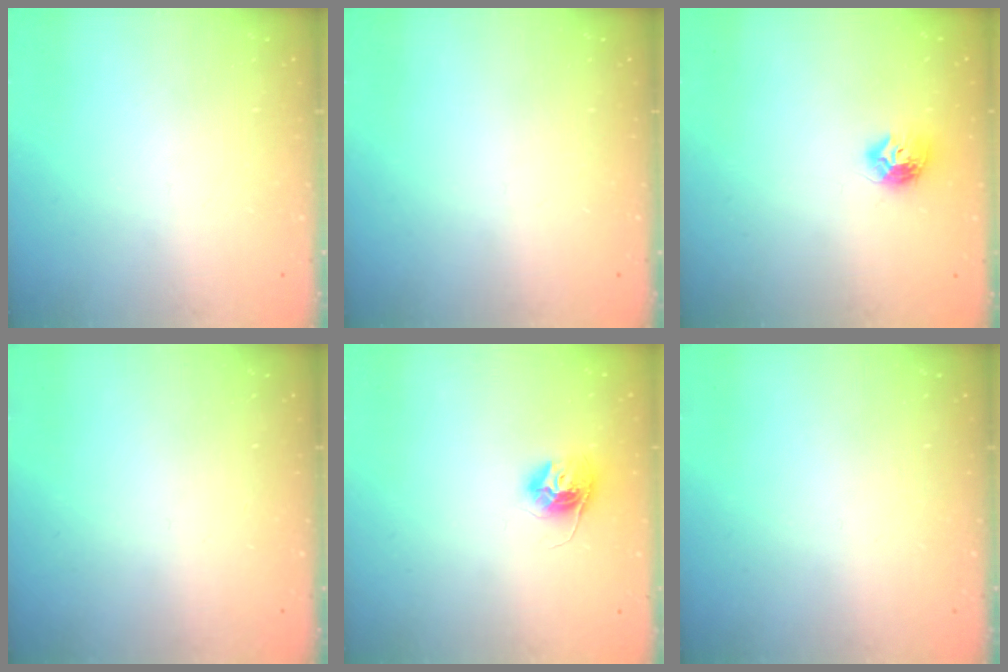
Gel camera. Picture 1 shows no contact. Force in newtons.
{"total": 0.0}
{"total": 8.6, "press": 8.5, "slide": 0.1}
{"total": 0.0}
{"total": 10.8, "press": 10.8, "slide": 0.8}
{"total": 0.0}